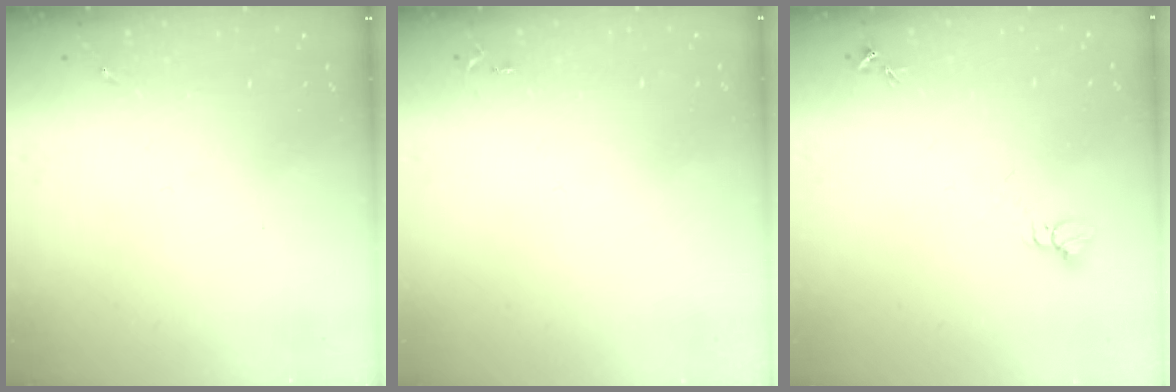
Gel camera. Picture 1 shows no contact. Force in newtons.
{"total": 2.8, "press": 2.8, "slide": 0.4}
{"total": 4.1, "press": 4.1, "slide": 0.2}